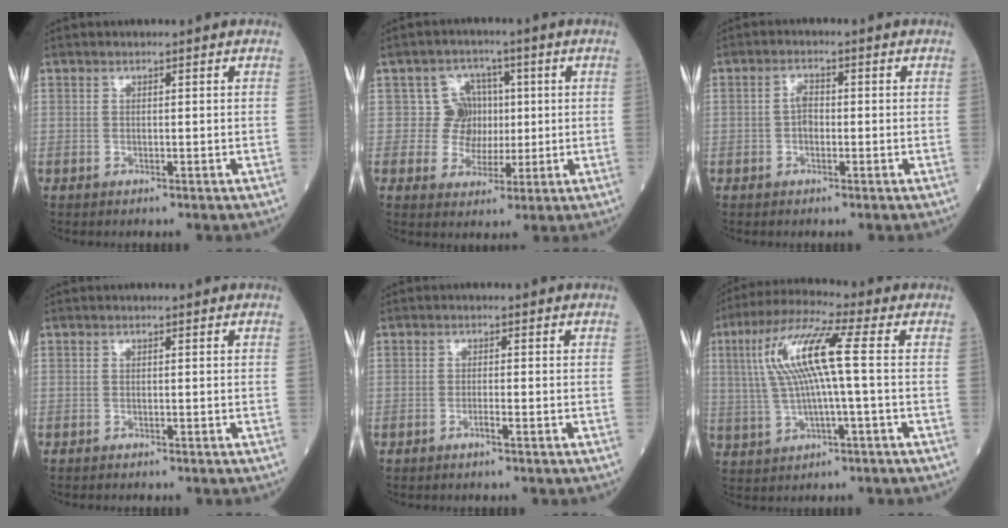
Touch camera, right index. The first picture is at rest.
{"total": 5.7, "force": [0.7, 5.6, 0.6], "torque": [0.008, 0.018, 0.012]}
{"total": 2.0, "force": [-0.3, 1.2, 1.5], "torque": [-0.022, 0.007, -0.006]}
{"total": 0.6, "force": [-0.6, 0.0, 0.2], "torque": [-0.002, 0.000, -0.011]}
{"total": 1.1, "force": [-0.7, -0.1, 0.9], "torque": [-0.021, 0.001, -0.011]}
{"total": 11.5, "force": [1.5, 0.6, 11.4], "torque": [-0.234, 0.026, 0.027]}